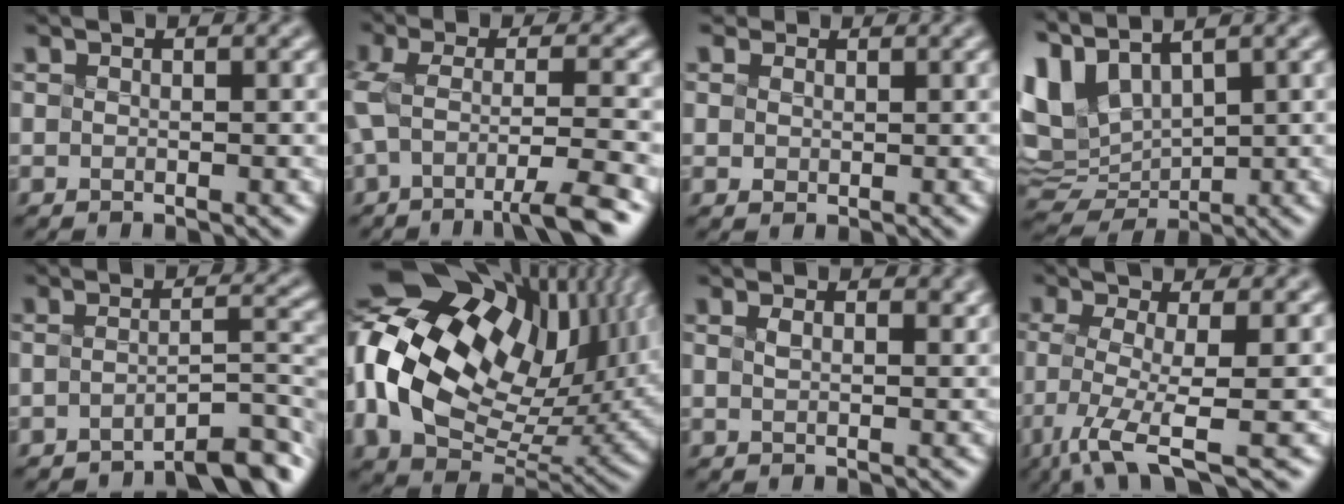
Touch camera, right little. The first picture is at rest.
{"total": 5.4, "force": [-3.9, 0.0, 3.8], "torque": [-0.089, -0.015, -0.041]}
{"total": 1.3, "force": [0.4, 0.2, -1.2], "torque": [-0.012, -0.008, 0.046]}
{"total": 4.2, "force": [1.8, 2.6, 2.7], "torque": [-0.100, -0.008, 0.068]}
{"total": 4.6, "force": [-4.4, -0.6, 1.1], "torque": [-0.020, -0.001, -0.042]}
{"total": 18.1, "force": [3.6, 12.6, 12.4], "torque": [-0.272, -0.004, 0.110]}
{"total": 0.7, "force": [-0.1, -0.5, -0.5], "torque": [0.001, -0.006, 0.023]}
{"total": 4.8, "force": [-3.2, -0.3, 3.5], "torque": [-0.084, -0.017, -0.034]}